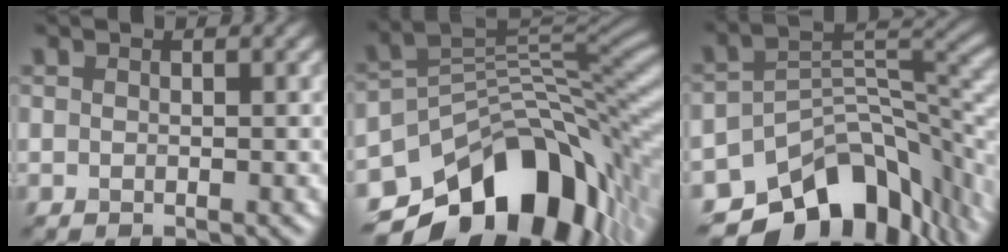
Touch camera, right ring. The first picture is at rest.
{"total": 13.5, "force": [-6.7, 8.1, 8.5], "torque": [-0.130, 0.005, -0.111]}
{"total": 11.9, "force": [-7.9, 6.5, 6.1], "torque": [-0.095, -0.007, -0.132]}